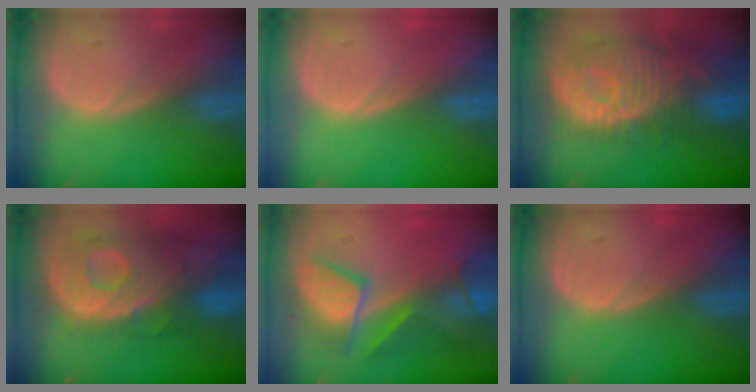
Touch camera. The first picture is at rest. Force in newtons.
{"total": 0.0}
{"total": 12.5, "press": 11.1, "slide": 5.6}
{"total": 12.0, "press": 10.1, "slide": 6.5}
{"total": 9.5, "press": 8.4, "slide": 4.5}
{"total": 0.0}